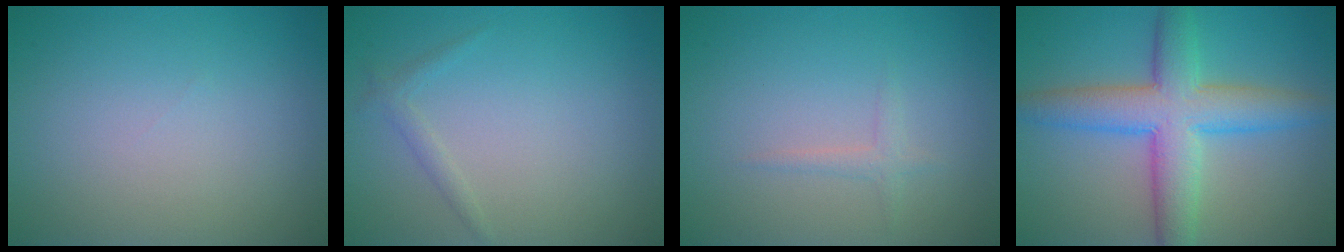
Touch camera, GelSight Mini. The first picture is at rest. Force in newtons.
{"total": 1.1, "press": 1.1, "slide": 0.1}
{"total": 1.0, "press": 1.0, "slide": 0.1}
{"total": 7.2, "press": 7.2, "slide": 0.1}